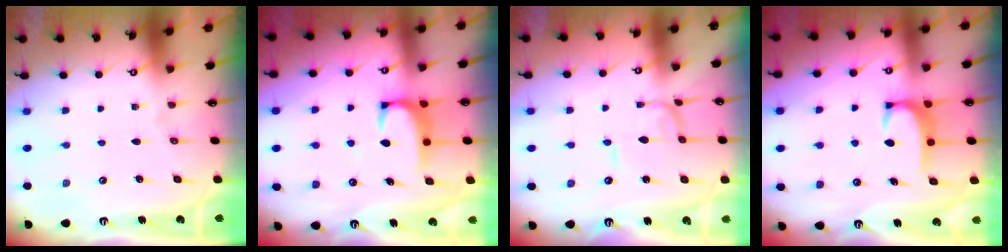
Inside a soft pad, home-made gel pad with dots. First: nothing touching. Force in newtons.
{"total": 2.1, "press": 2.0, "slide": 0.3}
{"total": 1.3, "press": 1.3, "slide": 0.1}
{"total": 2.9, "press": 2.8, "slide": 0.5}